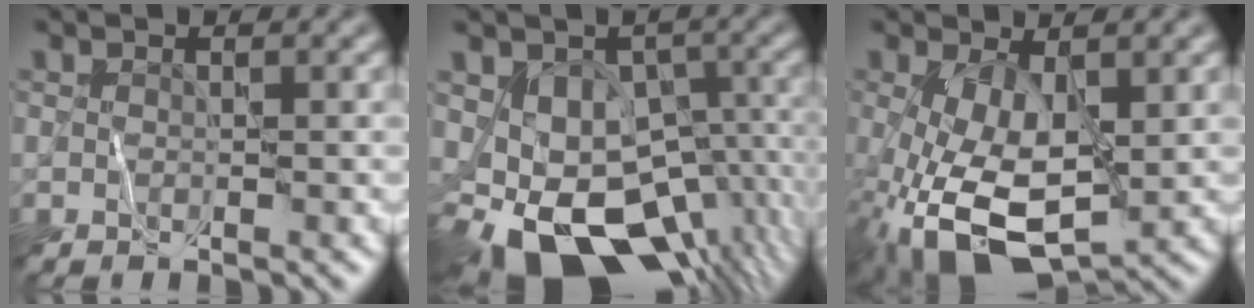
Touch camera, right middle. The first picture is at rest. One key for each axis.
{"total": 13.5, "fx": -5.0, "fy": 8.7, "fz": 9.1, "tx": -0.140, "ty": -0.029, "tz": -0.062}
{"total": 8.9, "fx": -1.3, "fy": 4.7, "fz": 7.4, "tx": -0.182, "ty": -0.031, "tz": -0.018}